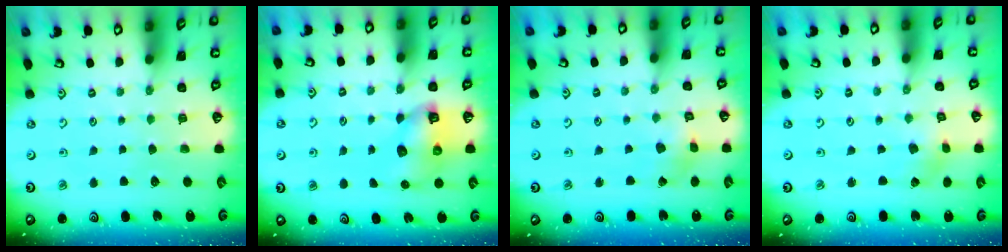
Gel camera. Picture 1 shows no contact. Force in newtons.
{"total": 8.1, "press": 8.1, "slide": 0.9}
{"total": 2.4, "press": 2.3, "slide": 0.4}
{"total": 1.4, "press": 1.4, "slide": 0.2}